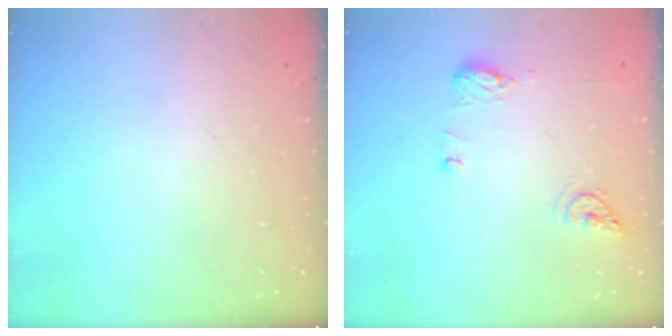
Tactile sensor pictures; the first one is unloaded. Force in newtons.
{"total": 12.8, "press": 10.6, "slide": 7.2}